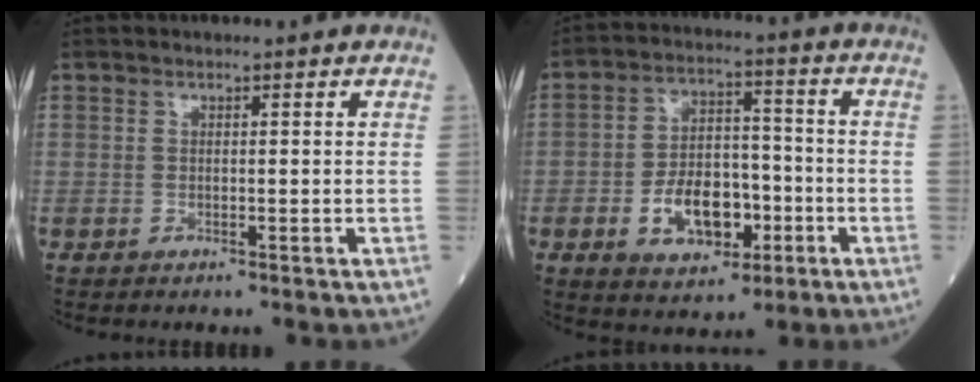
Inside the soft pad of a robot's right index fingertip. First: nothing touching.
{"total": 10.2, "force": [-3.4, 5.9, 7.6], "torque": [-0.143, 0.012, -0.050]}